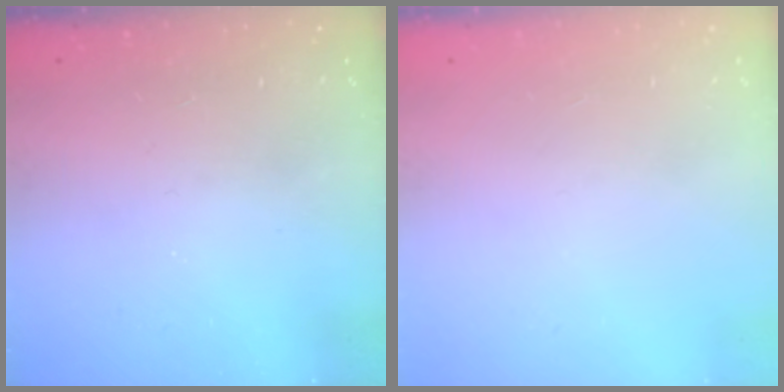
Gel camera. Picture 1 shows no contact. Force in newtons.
{"total": 0.0}